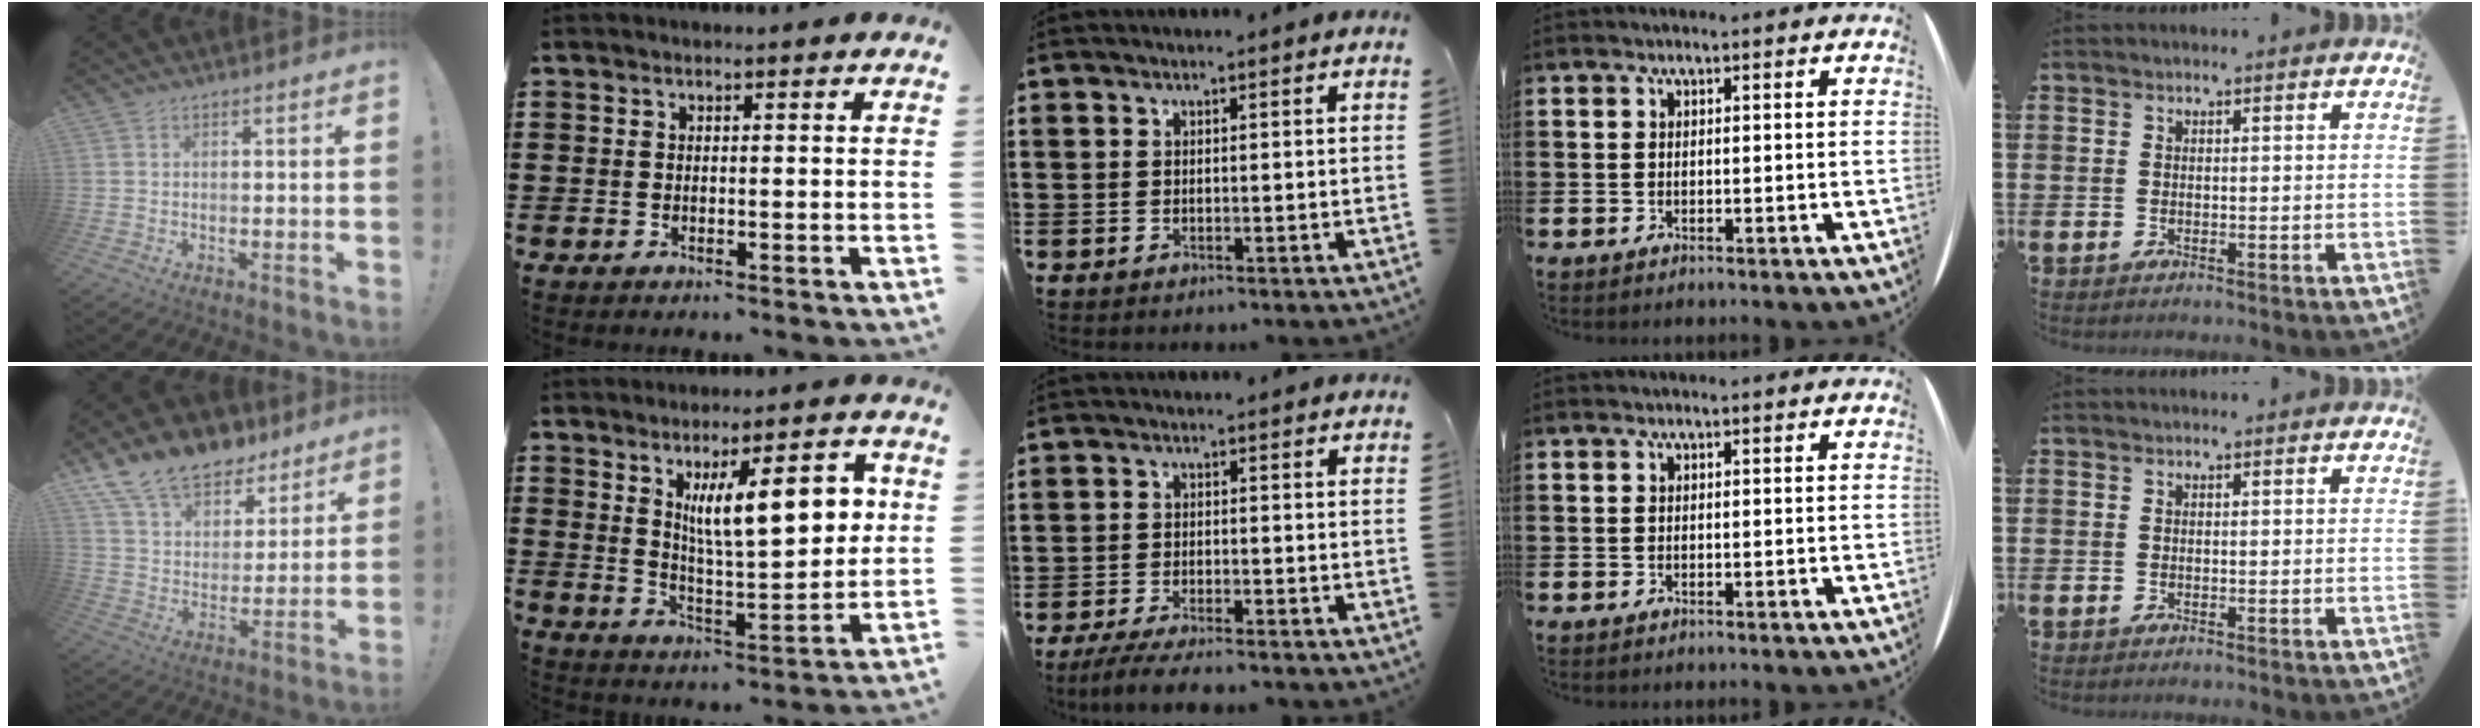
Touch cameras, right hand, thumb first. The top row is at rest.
{"thumb": {"total": 14.7, "force": [11.5, 7.7, 4.9], "torque": [-0.092, -0.081, 0.216]}, "index": {"total": 12.2, "force": [4.0, 3.9, 10.9], "torque": [-0.177, 0.000, 0.064]}, "middle": {"total": 3.6, "force": [-3.3, 0.0, 1.4], "torque": [-0.030, -0.008, -0.064]}}